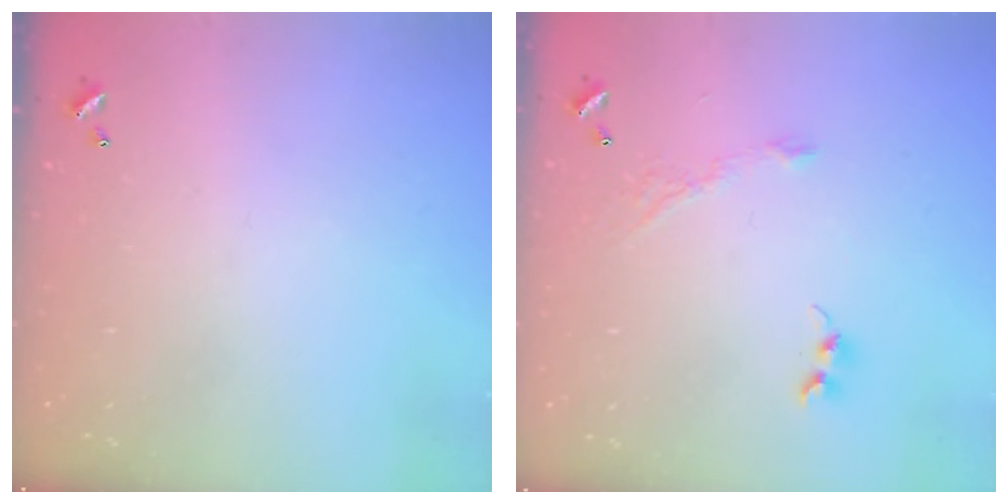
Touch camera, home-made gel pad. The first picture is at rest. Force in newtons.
{"total": 4.3, "press": 4.2, "slide": 0.5}